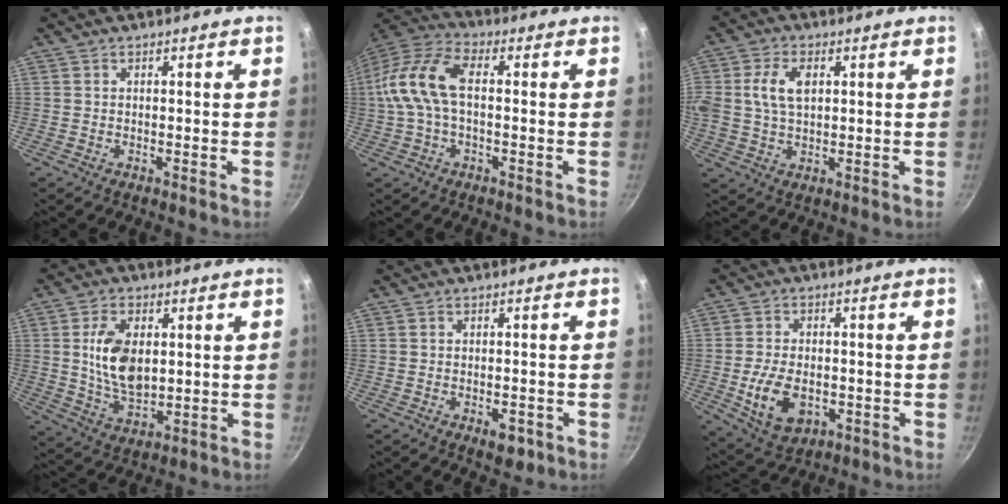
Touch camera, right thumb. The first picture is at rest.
{"total": 13.2, "force": [0.6, 7.1, 11.1], "torque": [-0.244, 0.036, 0.005]}
{"total": 7.7, "force": [1.6, 4.7, 5.9], "torque": [-0.120, 0.006, 0.035]}
{"total": 11.0, "force": [1.6, 6.4, 8.7], "torque": [-0.150, -0.012, 0.039]}
{"total": 3.4, "force": [-1.6, 1.7, 2.4], "torque": [-0.027, 0.004, -0.019]}
{"total": 10.0, "force": [-2.4, 6.4, 7.3], "torque": [-0.125, 0.001, -0.030]}